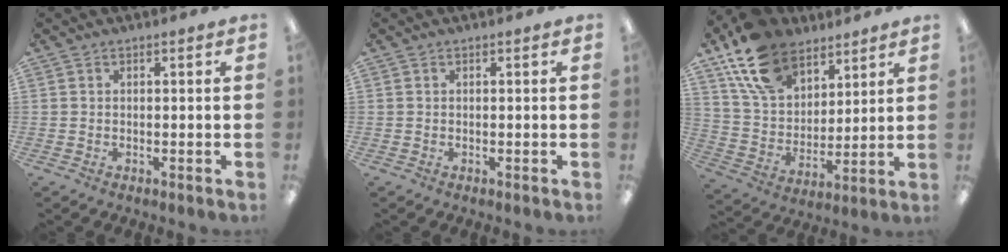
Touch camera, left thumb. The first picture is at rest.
{"total": 0.0}
{"total": 17.4, "force": [11.6, 10.6, 7.5], "torque": [-0.157, -0.049, 0.222]}